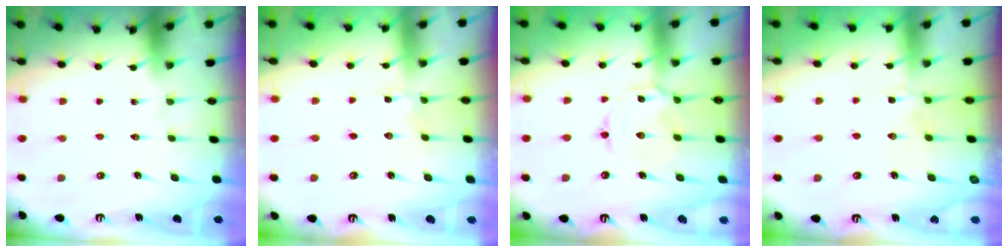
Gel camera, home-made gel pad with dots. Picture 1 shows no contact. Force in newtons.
{"total": 1.2, "press": 1.1, "slide": 0.1}
{"total": 3.0, "press": 3.0, "slide": 0.4}
{"total": 2.7, "press": 2.7, "slide": 0.4}